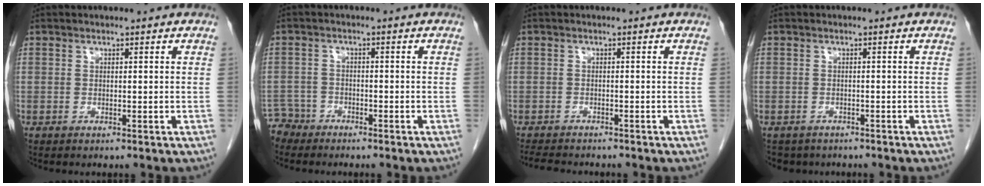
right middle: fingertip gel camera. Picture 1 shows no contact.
{"total": 3.6, "force": [-3.2, 1.3, -1.0], "torque": [0.020, -0.001, -0.064]}
{"total": 6.2, "force": [-5.6, 1.5, 2.2], "torque": [-0.036, -0.010, -0.084]}
{"total": 4.0, "force": [-3.4, 2.1, 0.3], "torque": [-0.006, 0.000, -0.045]}